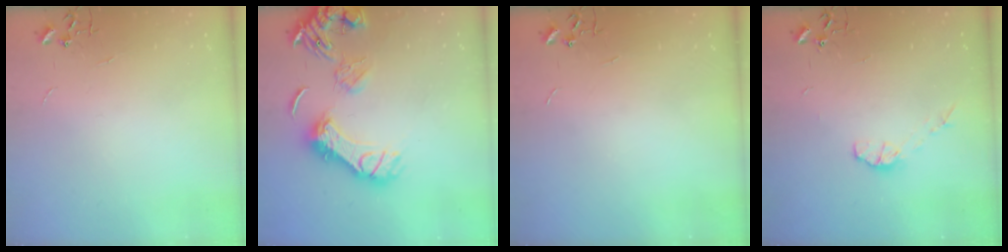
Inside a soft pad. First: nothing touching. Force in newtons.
{"total": 17.1, "press": 17.0, "slide": 2.4}
{"total": 0.0}
{"total": 5.9, "press": 5.9, "slide": 0.9}